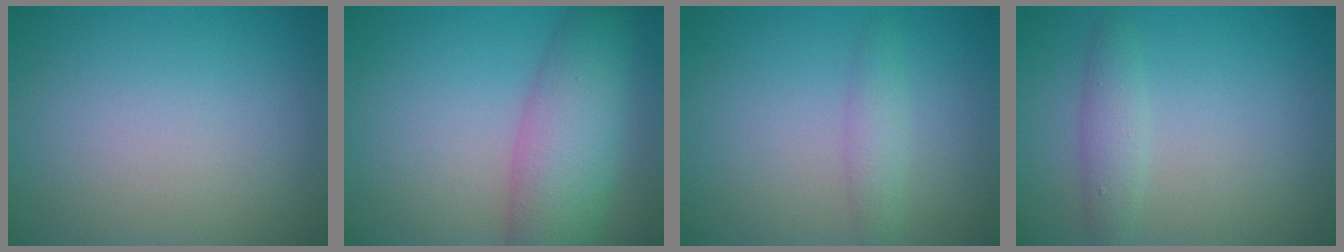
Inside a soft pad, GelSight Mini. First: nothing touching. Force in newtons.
{"total": 7.4, "press": 7.3, "slide": 0.3}
{"total": 1.9, "press": 1.9, "slide": 0.1}
{"total": 1.9, "press": 1.9, "slide": 0.1}